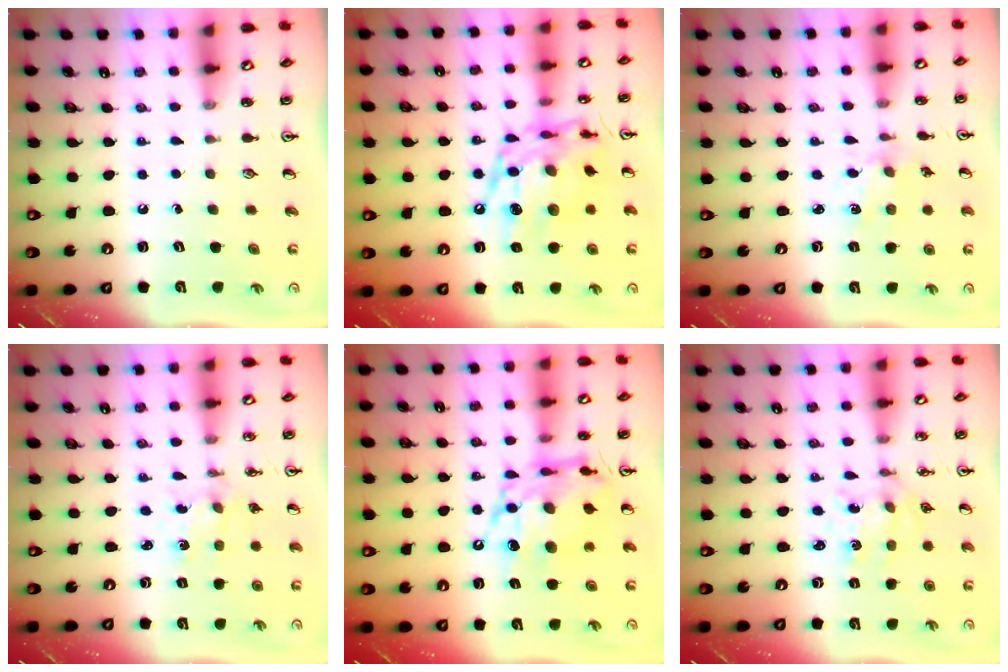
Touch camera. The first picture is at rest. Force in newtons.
{"total": 16.1, "press": 16.0, "slide": 1.3}
{"total": 1.8, "press": 1.8, "slide": 0.3}
{"total": 1.5, "press": 1.5, "slide": 0.3}
{"total": 14.3, "press": 14.2, "slide": 1.3}
{"total": 2.6, "press": 2.4, "slide": 0.9}